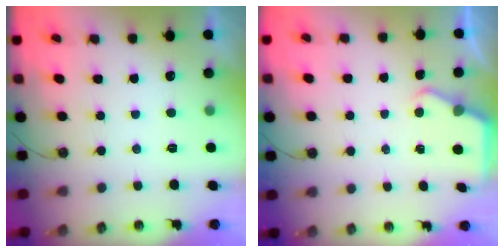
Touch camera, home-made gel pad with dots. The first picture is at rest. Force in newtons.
{"total": 2.8, "press": 2.8, "slide": 0.0}